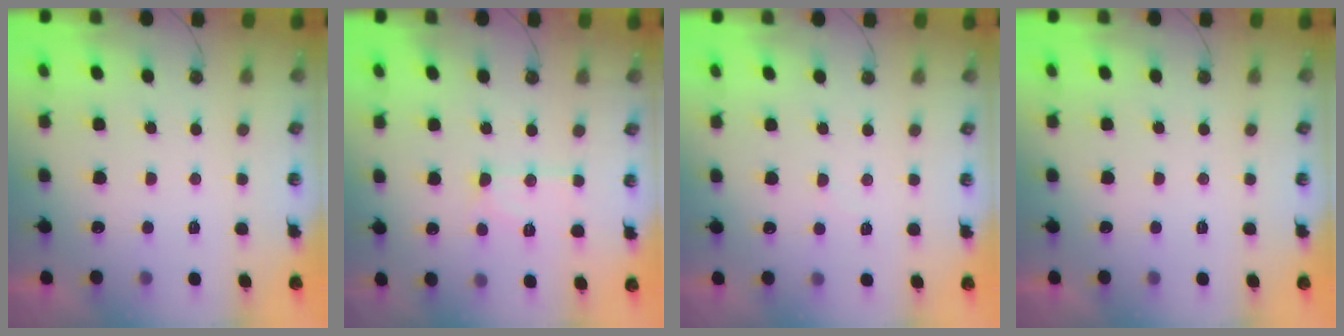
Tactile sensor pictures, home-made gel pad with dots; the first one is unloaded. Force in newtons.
{"total": 10.5, "press": 10.4, "slide": 0.9}
{"total": 4.2, "press": 4.2, "slide": 0.5}
{"total": 0.0}